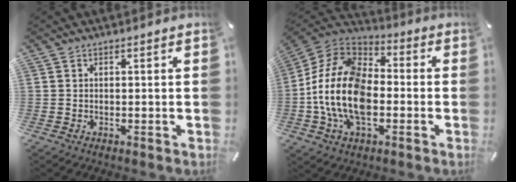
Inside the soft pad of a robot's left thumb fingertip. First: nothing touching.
{"total": 17.7, "force": [-5.0, 11.3, 12.6], "torque": [-0.281, 0.022, -0.095]}